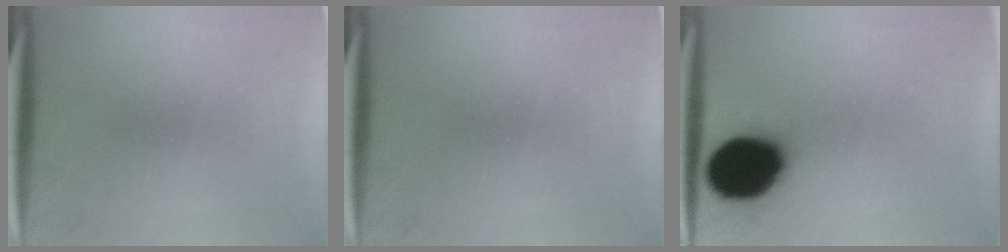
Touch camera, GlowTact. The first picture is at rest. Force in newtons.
{"total": 0.0}
{"total": 18.6}